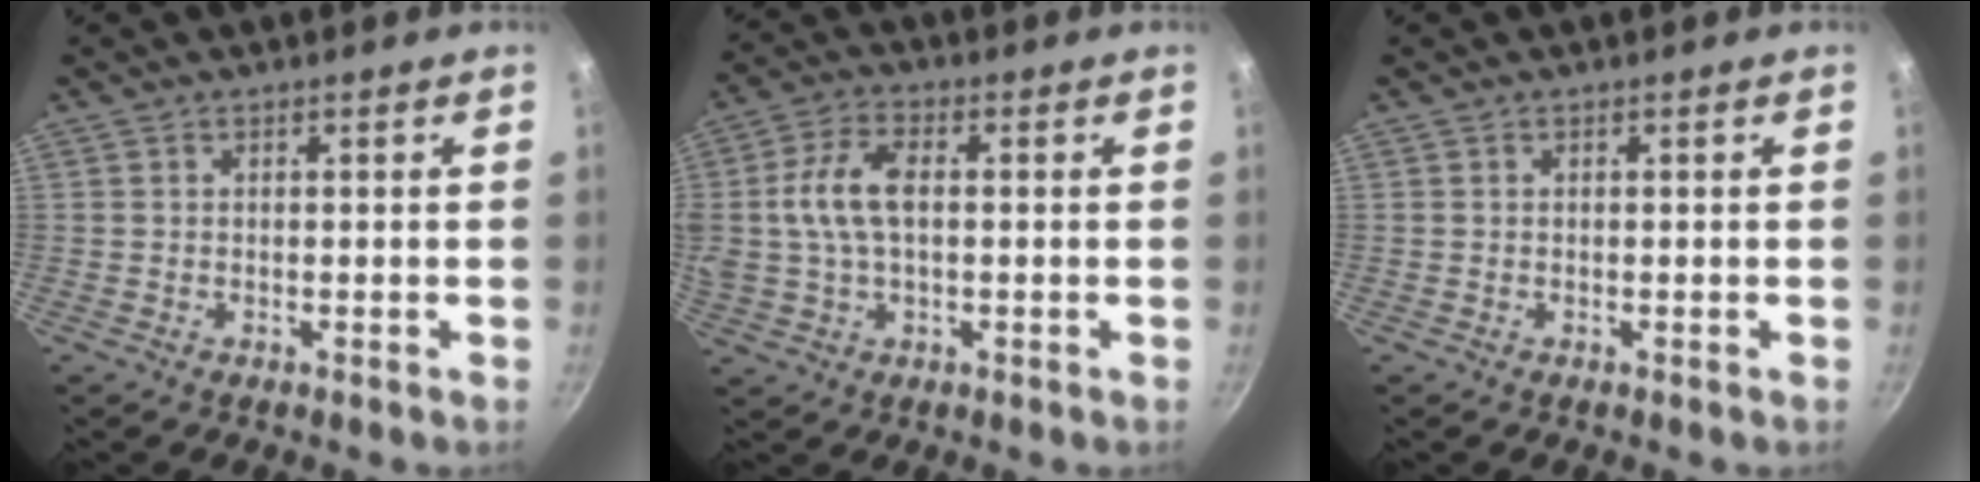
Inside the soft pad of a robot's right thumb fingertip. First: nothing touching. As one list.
[{"total": 10.0, "force": [0.8, 5.5, 8.3], "torque": [-0.165, 0.018, 0.008]}, {"total": 0.0}]